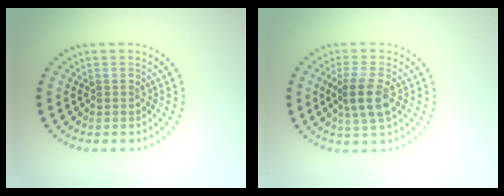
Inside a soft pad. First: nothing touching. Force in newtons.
{"total": 3.6, "press": 3.4, "slide": 1.4}